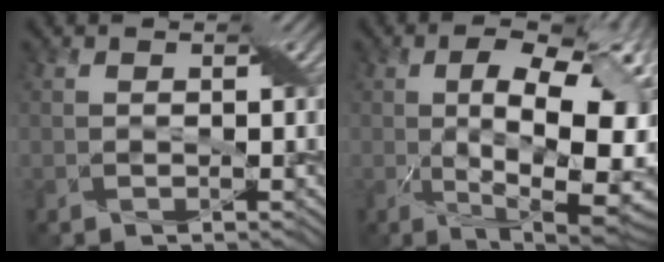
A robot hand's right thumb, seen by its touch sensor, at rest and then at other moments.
{"total": 18.1, "force": [-1.5, 7.7, 16.3], "torque": [-0.227, -0.014, -0.017]}